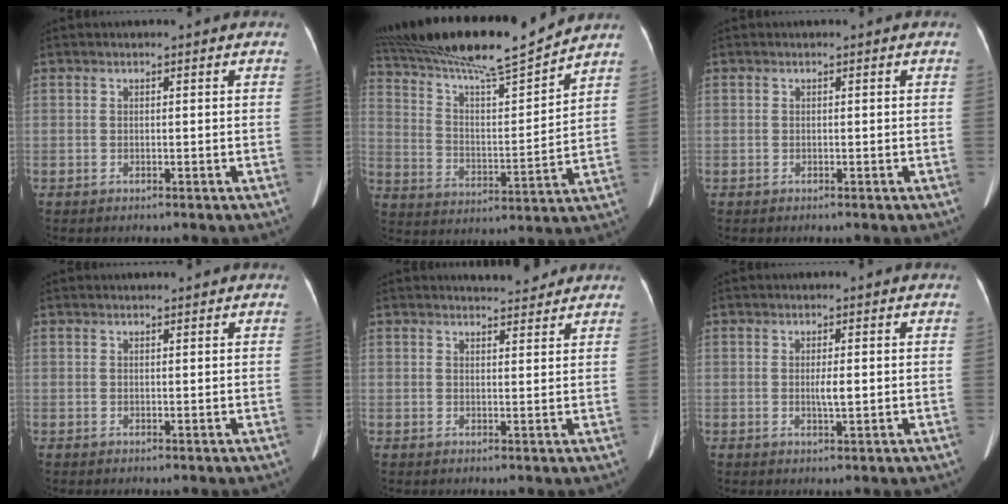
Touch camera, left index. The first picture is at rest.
{"total": 19.2, "force": [17.1, 0.0, 8.8], "torque": [-0.163, -0.004, 0.283]}
{"total": 0.0}
{"total": 1.4, "force": [1.3, 0.2, 0.6], "torque": [-0.006, 0.015, 0.020]}
{"total": 4.3, "force": [4.1, 0.9, 1.0], "torque": [-0.016, 0.002, 0.051]}
{"total": 1.8, "force": [-0.3, 0.2, 1.8], "torque": [-0.036, -0.005, -0.003]}